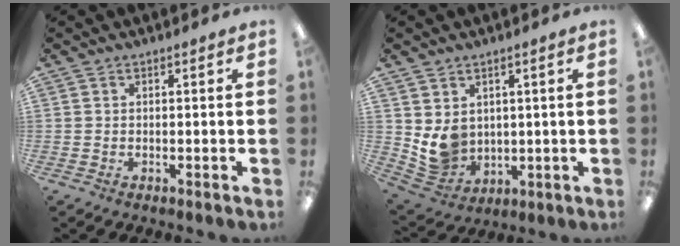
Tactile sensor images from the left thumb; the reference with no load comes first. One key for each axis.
{"total": 7.1, "fx": 2.8, "fy": 6.1, "fz": 2.4, "tx": -0.052, "ty": -0.023, "tz": 0.059}